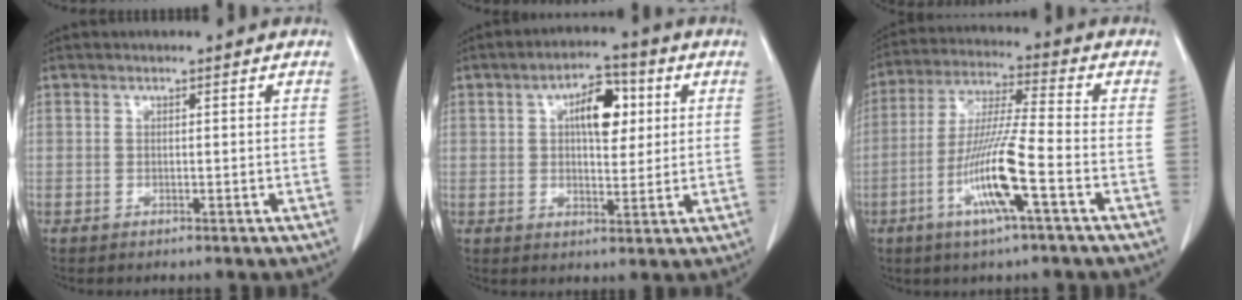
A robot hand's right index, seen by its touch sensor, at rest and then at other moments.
{"total": 7.9, "force": [2.3, 3.7, 6.6], "torque": [-0.102, 0.017, 0.036]}
{"total": 11.9, "force": [-4.5, -0.1, 11.0], "torque": [-0.222, -0.009, -0.089]}